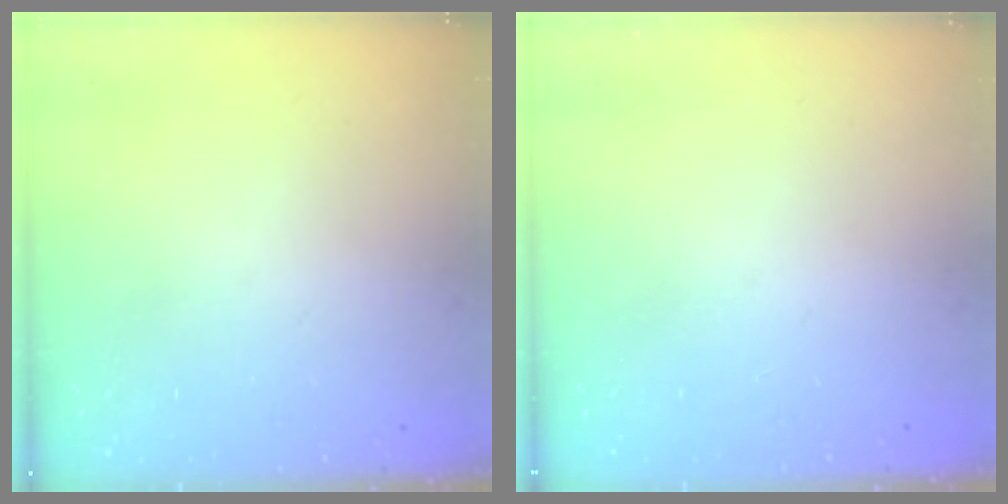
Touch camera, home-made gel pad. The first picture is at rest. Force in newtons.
{"total": 0.0}